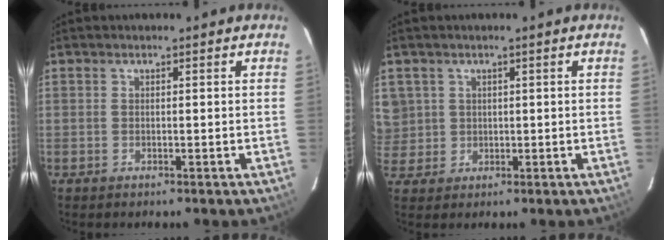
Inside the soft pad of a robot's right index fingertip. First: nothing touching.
{"total": 6.1, "force": [1.6, 5.8, 1.2], "torque": [-0.019, 0.012, 0.039]}